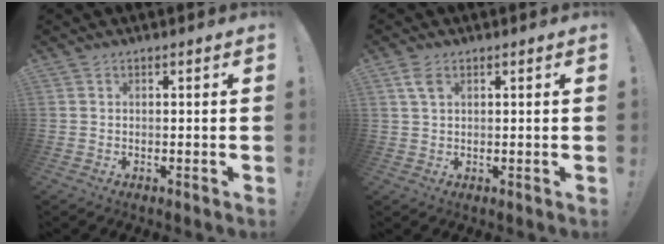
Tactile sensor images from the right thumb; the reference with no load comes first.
{"total": 3.8, "force": [1.7, 1.9, 2.8], "torque": [-0.054, 0.001, 0.032]}